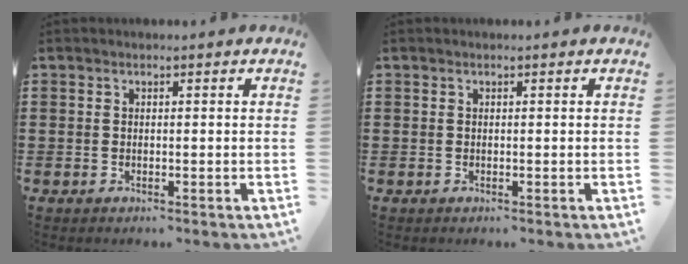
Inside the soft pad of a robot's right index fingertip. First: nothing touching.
{"total": 0.0}